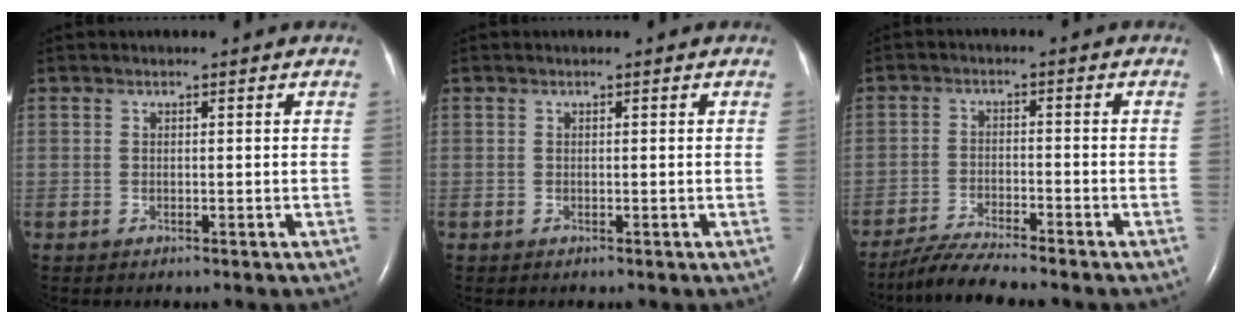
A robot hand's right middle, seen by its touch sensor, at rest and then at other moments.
{"total": 0.0}
{"total": 6.9, "force": [-6.2, -0.4, 3.0], "torque": [-0.059, -0.026, -0.110]}